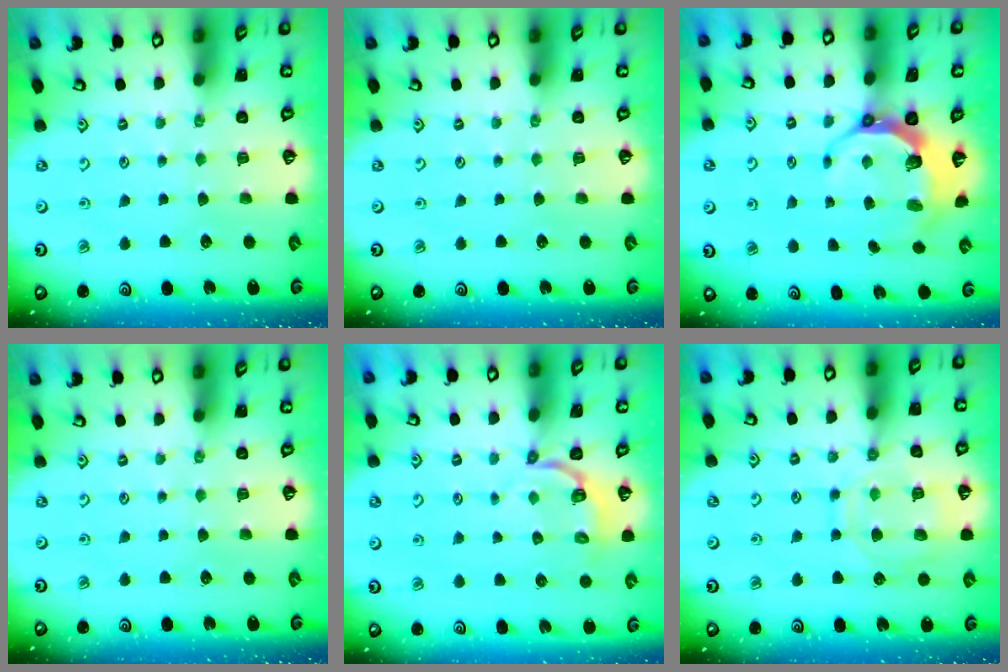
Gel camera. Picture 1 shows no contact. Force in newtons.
{"total": 0.0}
{"total": 8.4, "press": 7.2, "slide": 4.3}
{"total": 0.0}
{"total": 3.4, "press": 2.4, "slide": 2.5}
{"total": 12.4, "press": 12.3, "slide": 1.1}